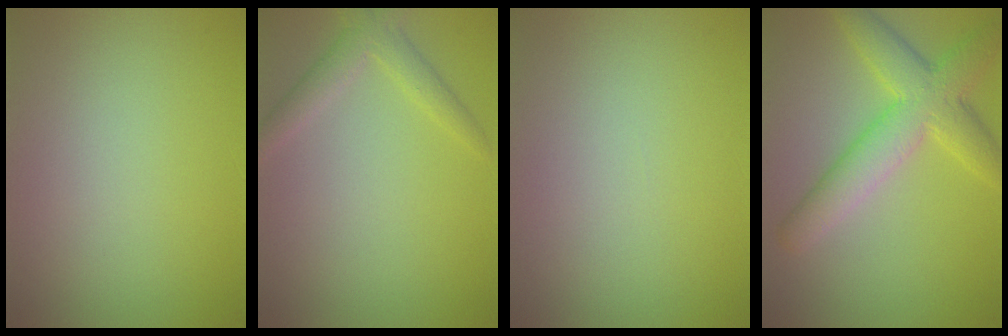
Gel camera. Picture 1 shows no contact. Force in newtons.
{"total": 2.3, "press": 2.3, "slide": 0.2}
{"total": 0.0}
{"total": 6.0, "press": 6.0, "slide": 0.2}